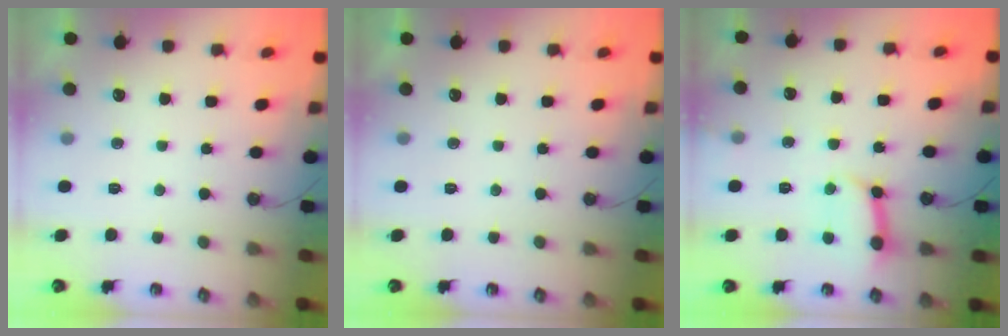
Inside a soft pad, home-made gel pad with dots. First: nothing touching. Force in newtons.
{"total": 0.0}
{"total": 10.1, "press": 10.0, "slide": 1.1}